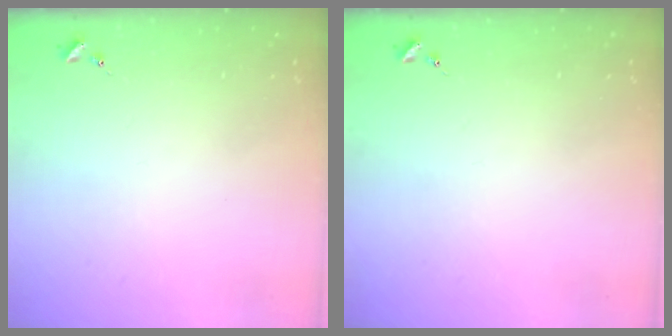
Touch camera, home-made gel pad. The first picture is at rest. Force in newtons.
{"total": 0.0}